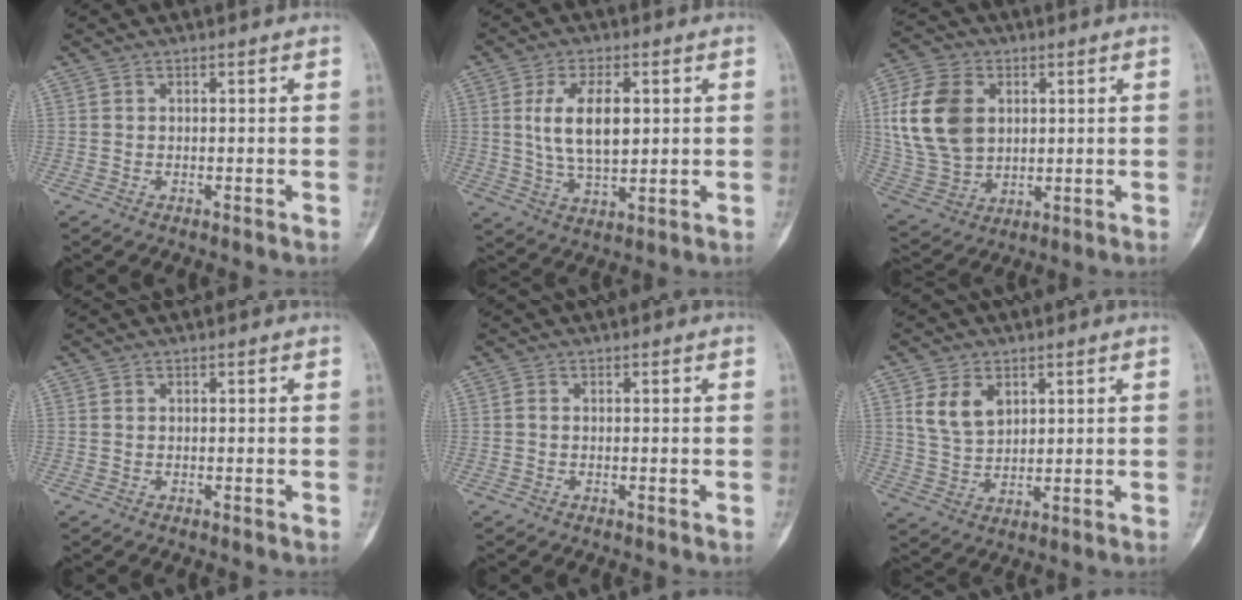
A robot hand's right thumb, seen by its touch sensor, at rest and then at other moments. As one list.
[{"total": 10.4, "force": [1.9, 5.3, 8.7], "torque": [-0.148, -0.009, 0.041]}, {"total": 16.5, "force": [3.2, 12.0, 10.9], "torque": [-0.198, -0.001, 0.068]}, {"total": 0.0}, {"total": 0.7, "force": [0.0, 0.5, 0.5], "torque": [-0.011, 0.000, -0.002]}, {"total": 7.2, "force": [3.0, 4.9, 4.4], "torque": [-0.067, -0.013, 0.064]}]